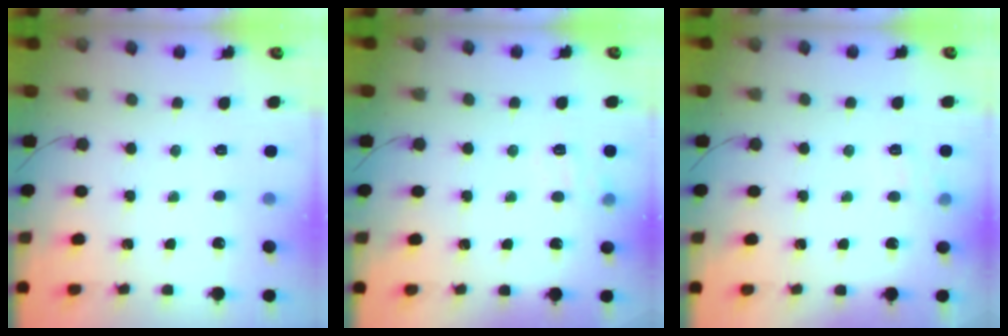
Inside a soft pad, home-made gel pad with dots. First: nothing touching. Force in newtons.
{"total": 9.1, "press": 8.9, "slide": 1.5}
{"total": 4.2, "press": 3.7, "slide": 2.0}